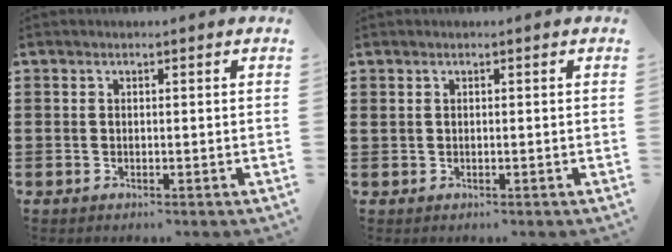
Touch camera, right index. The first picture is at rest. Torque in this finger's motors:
{"motor_torque": [0.27, 0.26, 0.08, 0.03]}